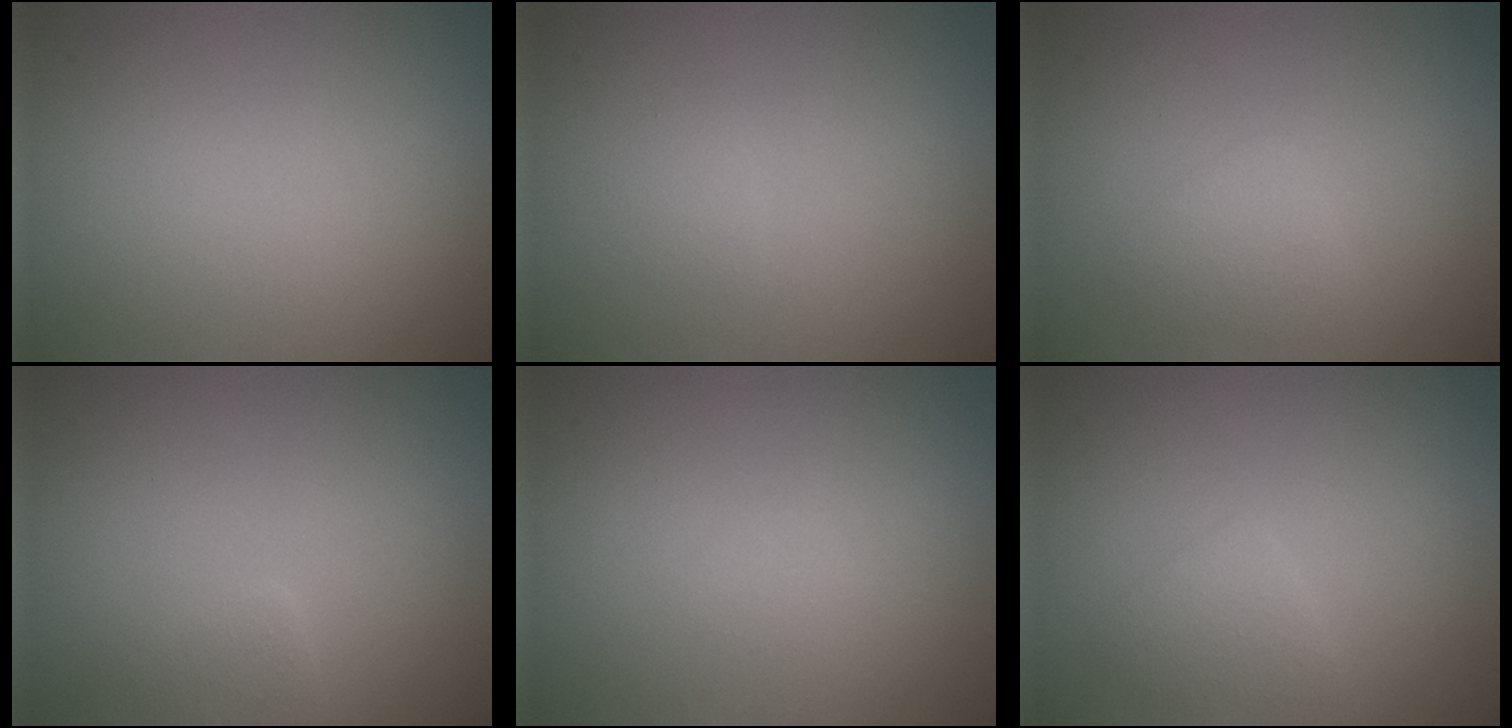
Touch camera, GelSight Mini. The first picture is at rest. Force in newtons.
{"total": 0.7, "press": 0.7, "slide": 0.0}
{"total": 1.6, "press": 1.6, "slide": 0.1}
{"total": 1.6, "press": 1.6, "slide": 0.0}
{"total": 0.5, "press": 0.5, "slide": 0.0}
{"total": 1.8, "press": 1.8, "slide": 0.1}